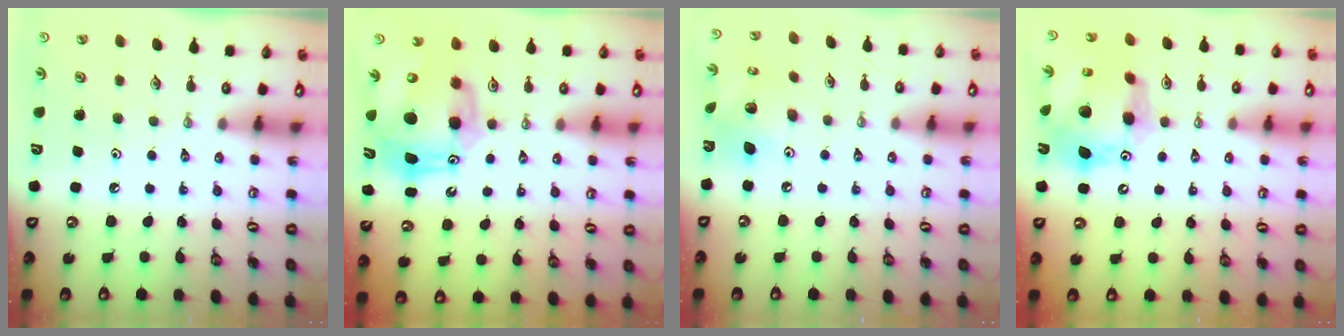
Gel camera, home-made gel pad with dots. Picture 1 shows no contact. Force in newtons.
{"total": 14.2, "press": 14.0, "slide": 2.6}
{"total": 10.4, "press": 10.4, "slide": 0.8}
{"total": 17.1, "press": 17.0, "slide": 1.7}